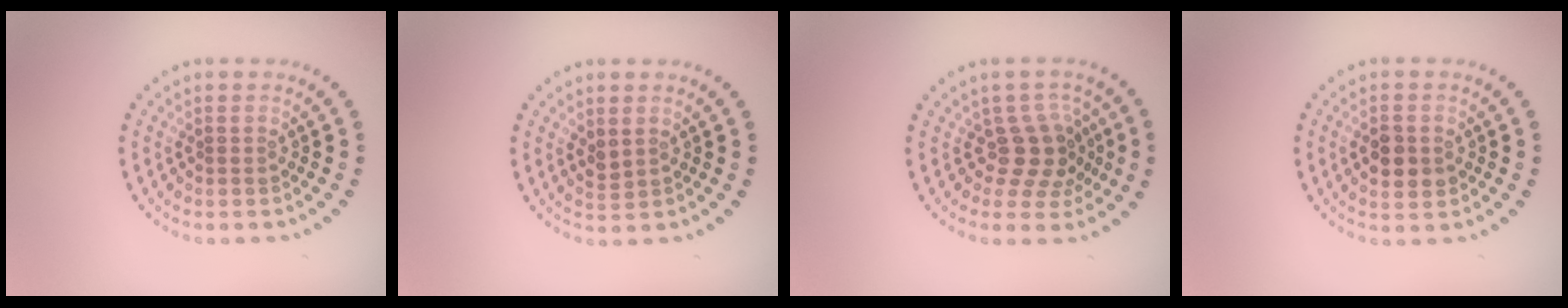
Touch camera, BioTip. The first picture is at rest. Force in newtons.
{"total": 1.1, "press": 1.0, "slide": 0.4}
{"total": 3.4, "press": 2.7, "slide": 2.1}
{"total": 2.7, "press": 2.7, "slide": 0.2}